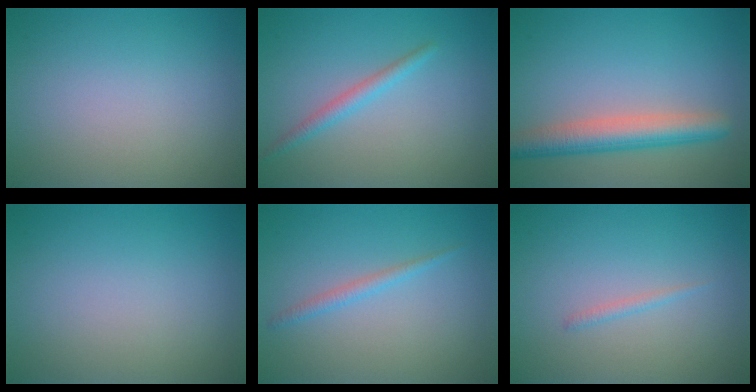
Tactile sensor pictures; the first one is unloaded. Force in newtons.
{"total": 1.7, "press": 1.7, "slide": 0.1}
{"total": 4.7, "press": 4.7, "slide": 0.3}
{"total": 0.0}
{"total": 1.2, "press": 1.2, "slide": 0.0}
{"total": 0.7, "press": 0.7, "slide": 0.0}